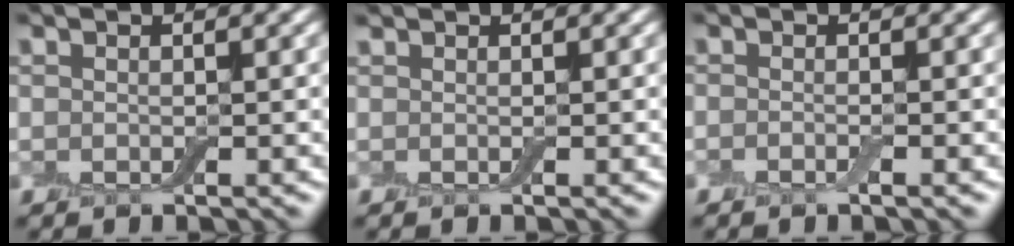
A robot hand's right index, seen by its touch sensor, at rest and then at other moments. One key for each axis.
{"total": 0.0}
{"total": 0.6, "fx": -0.5, "fy": 0.0, "fz": 0.4, "tx": -0.009, "ty": -0.002, "tz": -0.010}